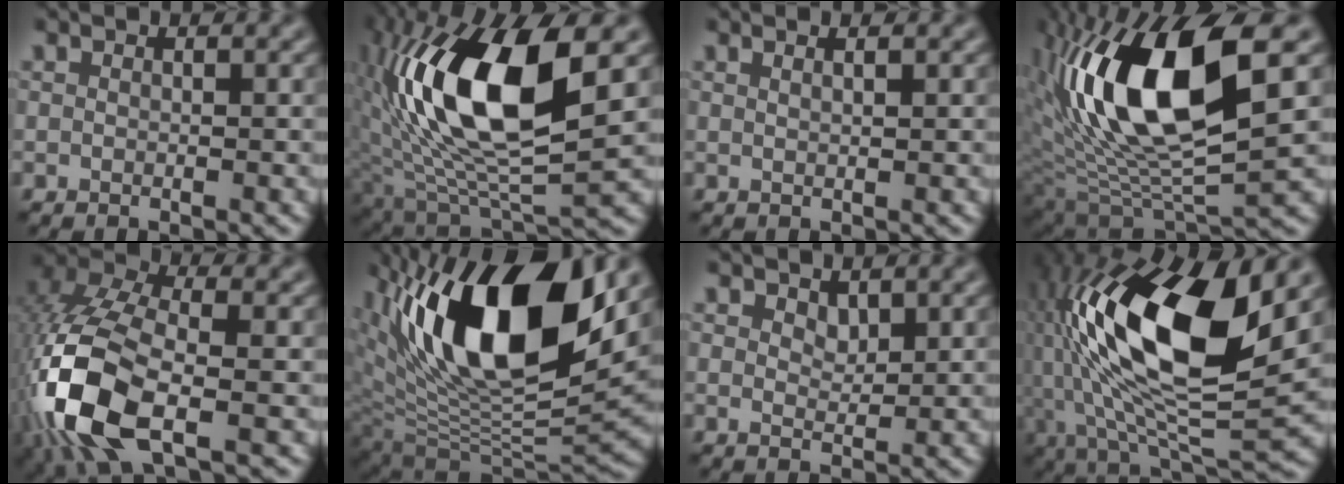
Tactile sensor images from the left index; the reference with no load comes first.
{"total": 14.7, "force": [2.9, 6.0, 13.1], "torque": [-0.251, 0.005, 0.048]}
{"total": 1.2, "force": [0.8, 0.3, 0.9], "torque": [-0.004, -0.001, 0.003]}
{"total": 13.5, "force": [3.3, 4.9, 12.1], "torque": [-0.229, 0.000, 0.061]}
{"total": 12.5, "force": [-4.3, 6.1, 10.0], "torque": [-0.242, -0.012, -0.085]}
{"total": 15.5, "force": [6.1, 6.5, 12.7], "torque": [-0.221, -0.003, 0.106]}
{"total": 1.2, "force": [0.9, 0.5, 0.6], "torque": [-0.014, -0.002, 0.018]}
{"total": 17.2, "force": [3.9, 6.8, 15.3], "torque": [-0.299, 0.007, 0.062]}